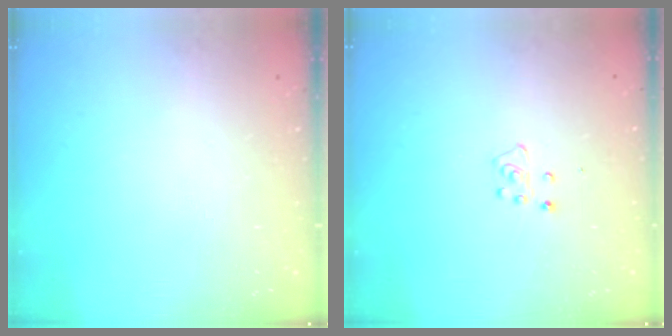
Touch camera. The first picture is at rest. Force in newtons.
{"total": 4.6, "press": 4.6, "slide": 0.5}